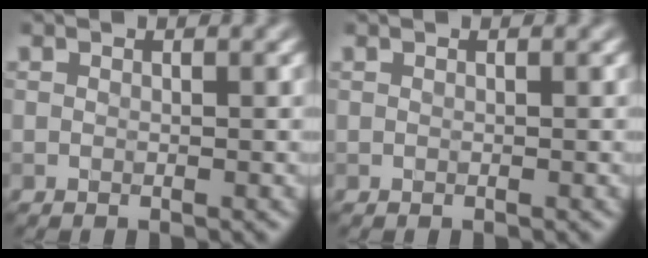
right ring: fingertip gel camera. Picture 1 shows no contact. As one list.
[{"total": 0.0}]